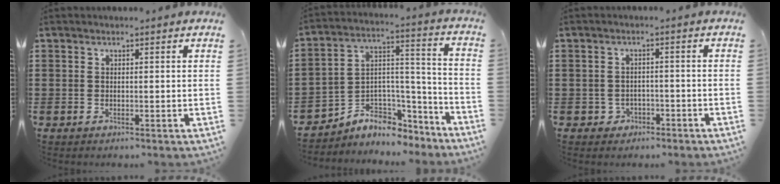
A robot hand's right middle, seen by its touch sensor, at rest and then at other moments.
{"total": 4.8, "force": [-3.8, 2.9, 0.5], "torque": [-0.017, -0.010, -0.074]}
{"total": 1.9, "force": [-1.5, 1.1, 0.2], "torque": [-0.013, -0.003, -0.034]}